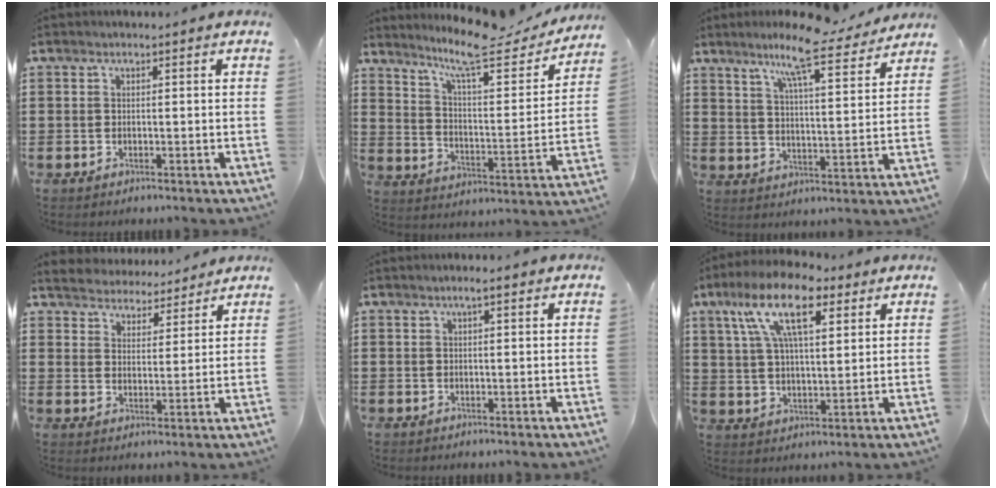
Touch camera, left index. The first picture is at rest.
{"total": 10.8, "force": [9.0, 1.2, 5.9], "torque": [-0.128, -0.053, 0.149]}
{"total": 9.6, "force": [7.8, 0.0, 5.7], "torque": [-0.108, -0.044, 0.127]}
{"total": 4.2, "force": [4.1, 0.5, -0.7], "torque": [-0.008, -0.025, 0.072]}
{"total": 1.9, "force": [0.9, 0.3, 1.6], "torque": [-0.033, 0.003, 0.016]}
{"total": 14.2, "force": [8.0, 5.1, 10.5], "torque": [-0.211, 0.001, 0.143]}